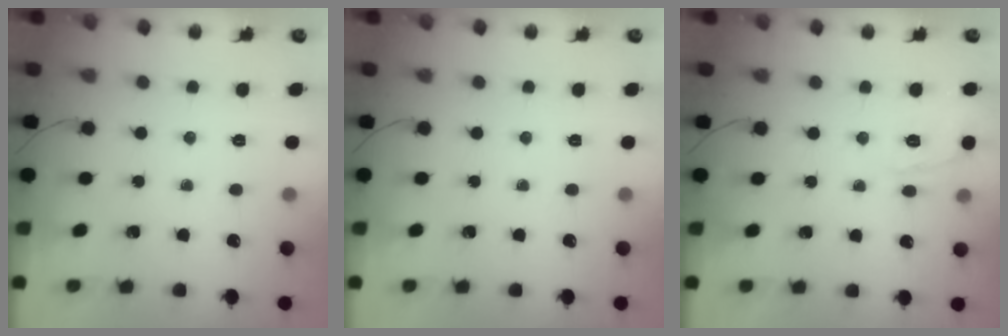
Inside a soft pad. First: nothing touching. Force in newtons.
{"total": 0.0}
{"total": 9.6, "press": 9.6, "slide": 1.2}